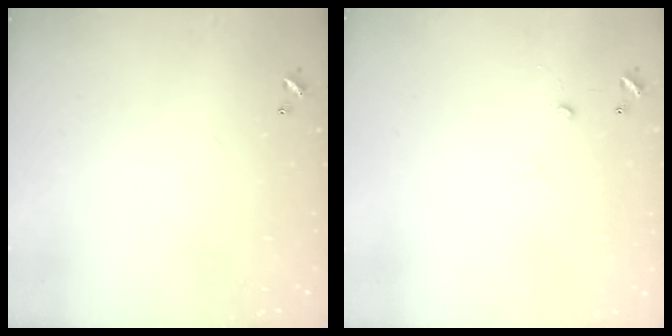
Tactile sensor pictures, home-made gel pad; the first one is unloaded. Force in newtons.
{"total": 4.9, "press": 4.9, "slide": 0.7}